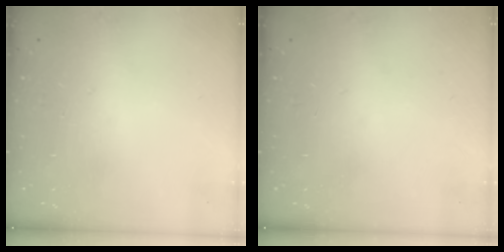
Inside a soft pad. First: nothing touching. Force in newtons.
{"total": 0.0}